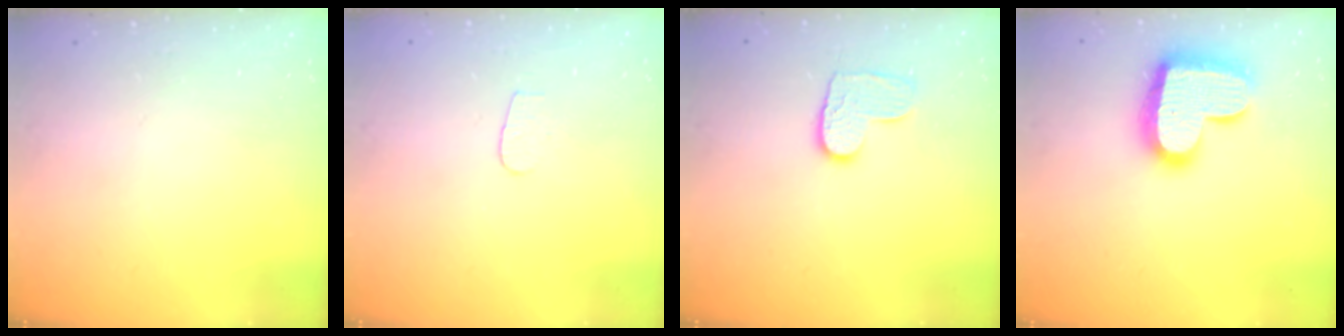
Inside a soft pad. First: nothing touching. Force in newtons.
{"total": 3.1, "press": 3.1, "slide": 0.2}
{"total": 8.2, "press": 8.2, "slide": 0.5}
{"total": 17.7, "press": 17.7, "slide": 1.2}